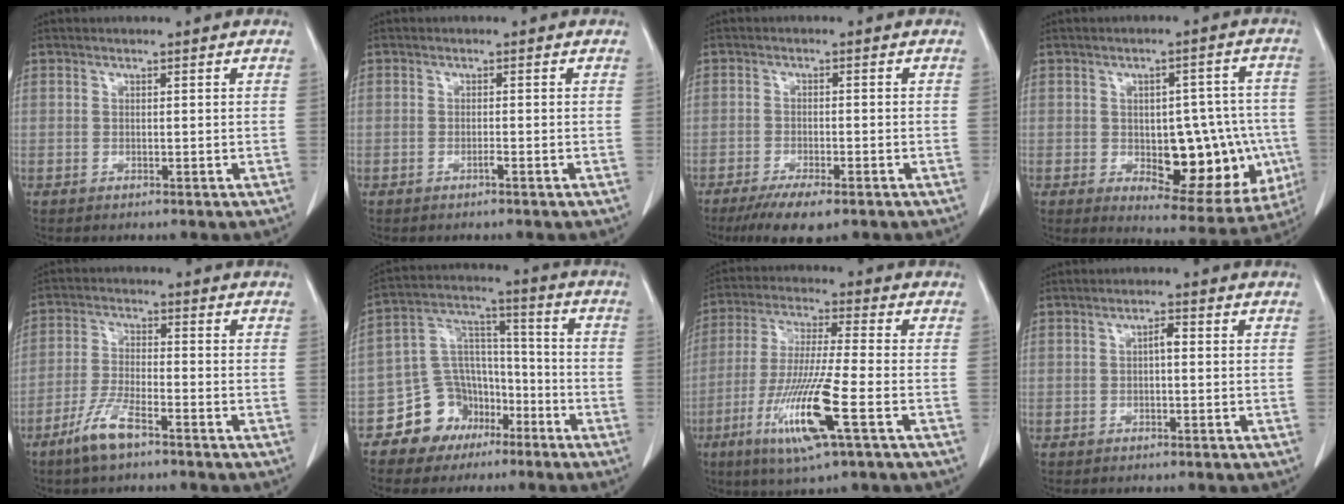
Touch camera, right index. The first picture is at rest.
{"total": 0.7, "force": [-0.4, 0.0, 0.6], "torque": [-0.012, 0.000, -0.007]}
{"total": 6.4, "force": [-4.5, 1.3, 4.4], "torque": [-0.071, -0.014, -0.070]}
{"total": 15.8, "force": [-2.9, 7.1, 13.8], "torque": [-0.142, 0.022, -0.013]}
{"total": 6.5, "force": [-4.5, 1.1, 4.6], "torque": [-0.102, -0.008, -0.089]}
{"total": 11.0, "force": [-6.3, 8.5, 3.1], "torque": [-0.056, 0.055, -0.102]}
{"total": 13.6, "force": [-5.4, 0.1, 12.5], "torque": [-0.255, -0.027, -0.102]}
{"total": 1.6, "force": [0.0, 0.5, 1.6], "torque": [-0.026, 0.004, -0.001]}